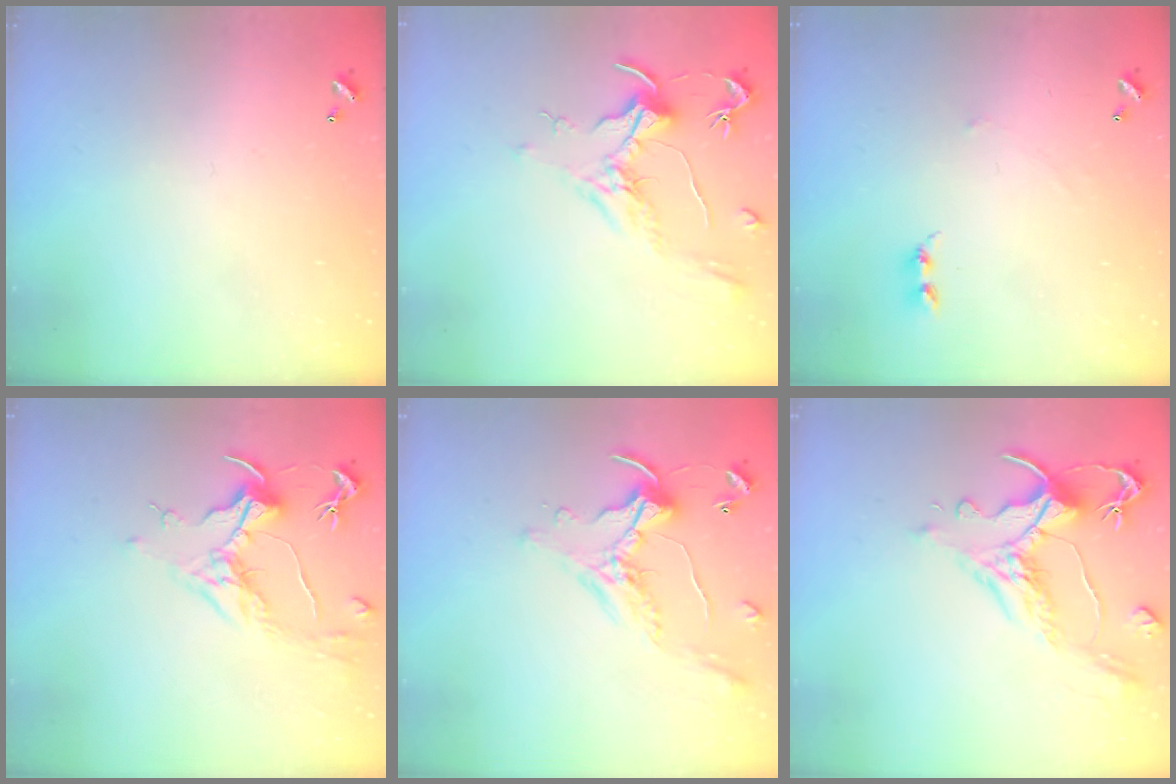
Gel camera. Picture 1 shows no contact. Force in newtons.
{"total": 1.8, "press": 1.6, "slide": 0.9}
{"total": 2.3, "press": 2.3, "slide": 0.3}
{"total": 1.6, "press": 1.3, "slide": 0.9}
{"total": 0.0}
{"total": 1.6, "press": 0.4, "slide": 1.6}